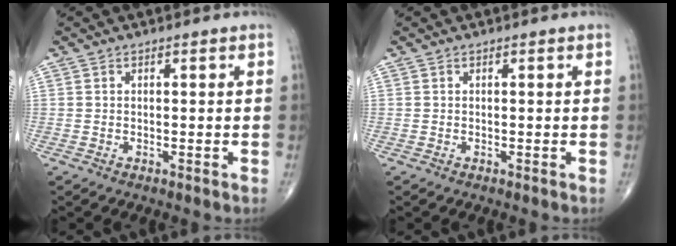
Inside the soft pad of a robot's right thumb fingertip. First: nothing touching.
{"total": 0.0}